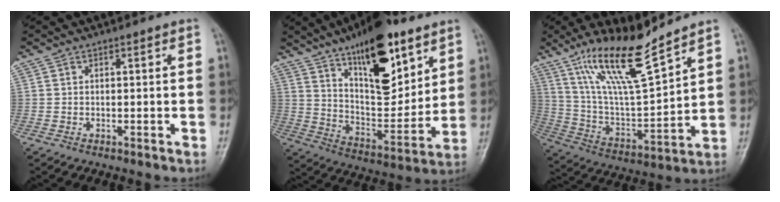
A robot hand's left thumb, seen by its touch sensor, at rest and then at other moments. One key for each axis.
{"total": 21.1, "fx": 11.7, "fy": 8.6, "fz": 15.3, "tx": -0.194, "ty": -0.063, "tz": 0.199}
{"total": 16.5, "fx": 12.0, "fy": 2.7, "fz": 11.0, "tx": -0.191, "ty": -0.066, "tz": 0.236}